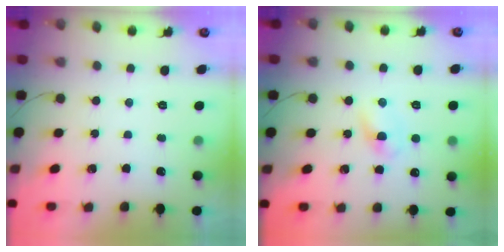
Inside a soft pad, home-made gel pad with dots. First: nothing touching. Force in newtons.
{"total": 2.9, "press": 2.6, "slide": 1.3}